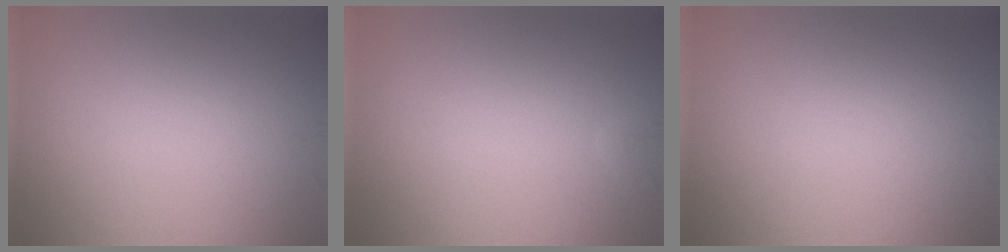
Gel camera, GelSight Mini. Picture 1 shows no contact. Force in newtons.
{"total": 0.7, "press": 0.7, "slide": 0.1}
{"total": 0.0}